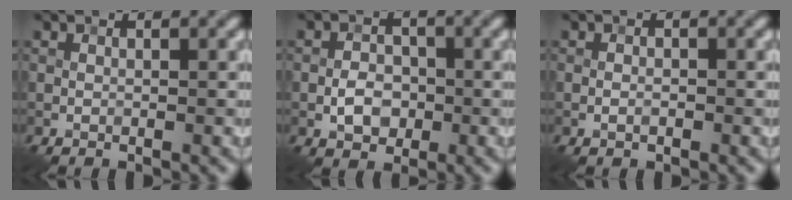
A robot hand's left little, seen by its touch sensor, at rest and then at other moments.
{"total": 2.8, "force": [-0.8, 2.1, 1.7], "torque": [-0.024, 0.001, -0.017]}
{"total": 1.0, "force": [-0.3, 0.6, 0.7], "torque": [-0.002, 0.002, -0.007]}